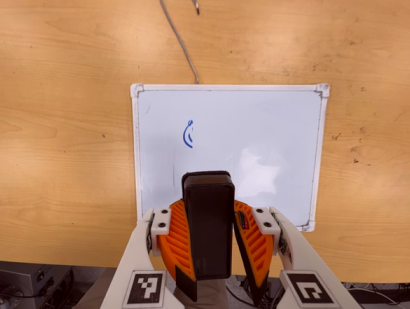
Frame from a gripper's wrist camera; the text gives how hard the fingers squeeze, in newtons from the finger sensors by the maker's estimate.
{"total": 9.9, "left": 9.8, "right": 10.0}